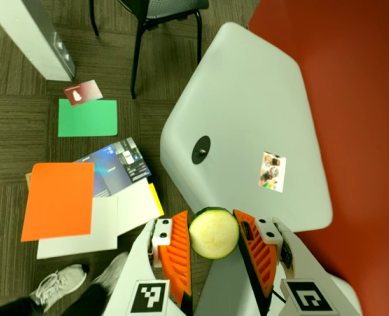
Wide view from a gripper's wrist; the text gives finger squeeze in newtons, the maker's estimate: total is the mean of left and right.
{"total": 10.0, "left": 10.6, "right": 9.5}